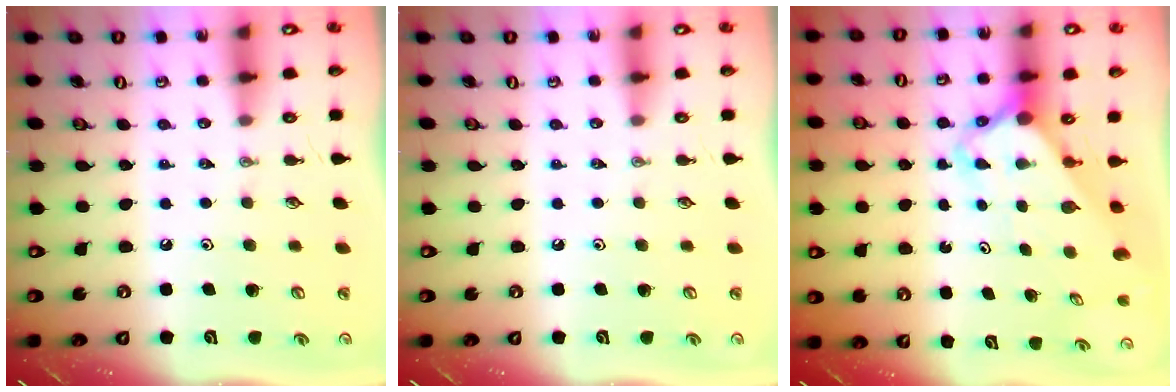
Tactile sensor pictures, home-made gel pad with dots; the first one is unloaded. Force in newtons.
{"total": 0.0}
{"total": 3.1, "press": 3.1, "slide": 0.2}